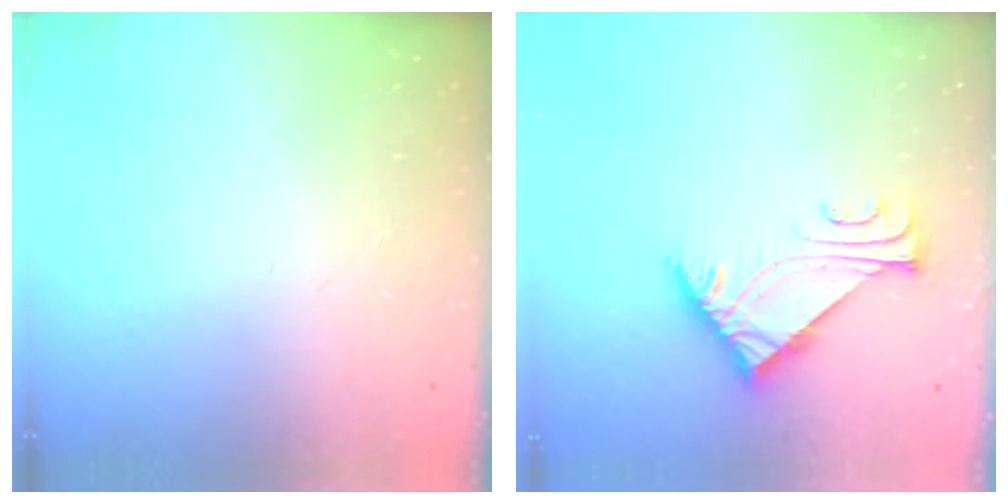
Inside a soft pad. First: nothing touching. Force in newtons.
{"total": 5.5, "press": 5.5, "slide": 0.9}